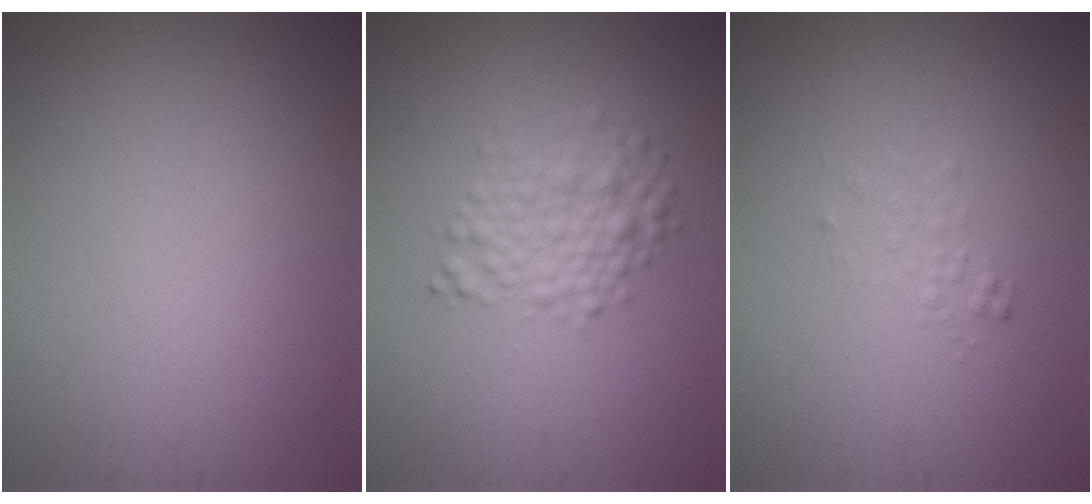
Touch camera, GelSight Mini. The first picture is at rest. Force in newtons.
{"total": 3.2, "press": 3.2, "slide": 0.0}
{"total": 0.9, "press": 0.9, "slide": 0.1}